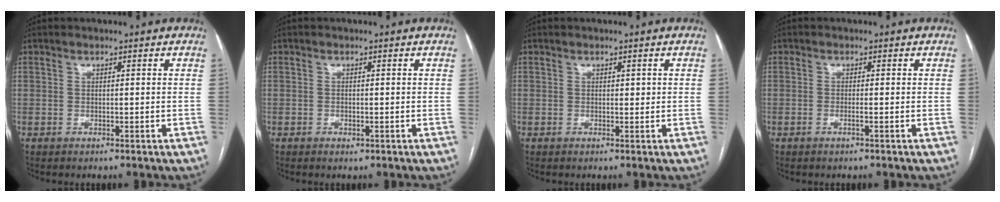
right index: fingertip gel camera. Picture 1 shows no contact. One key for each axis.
{"total": 0.7, "fx": -0.3, "fy": 0.4, "fz": 0.4, "tx": -0.005, "ty": 0.001, "tz": -0.004}
{"total": 0.8, "fx": 0.3, "fy": 0.5, "fz": 0.6, "tx": -0.005, "ty": 0.001, "tz": 0.004}
{"total": 0.9, "fx": -0.4, "fy": -0.2, "fz": 0.8, "tx": -0.015, "ty": 0.000, "tz": -0.007}